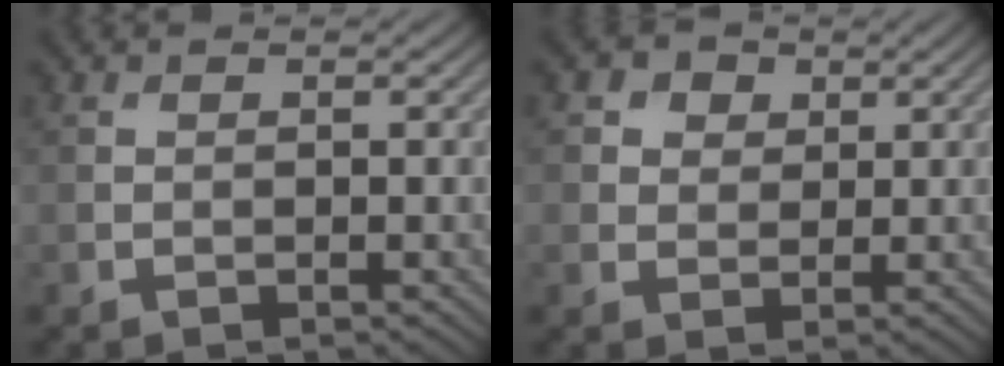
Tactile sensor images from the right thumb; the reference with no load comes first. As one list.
[{"total": 3.9, "force": [1.9, 3.1, 1.5], "torque": [-0.041, -0.006, 0.038]}]